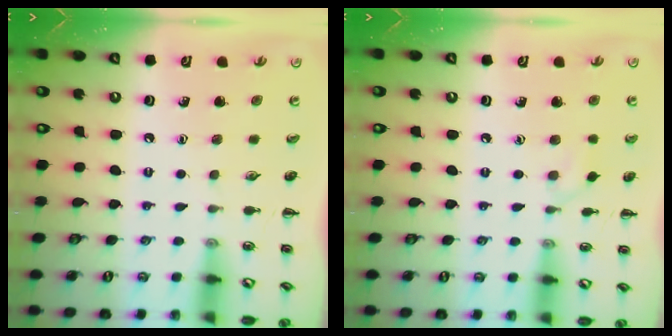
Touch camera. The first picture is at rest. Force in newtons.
{"total": 4.7, "press": 4.3, "slide": 1.7}